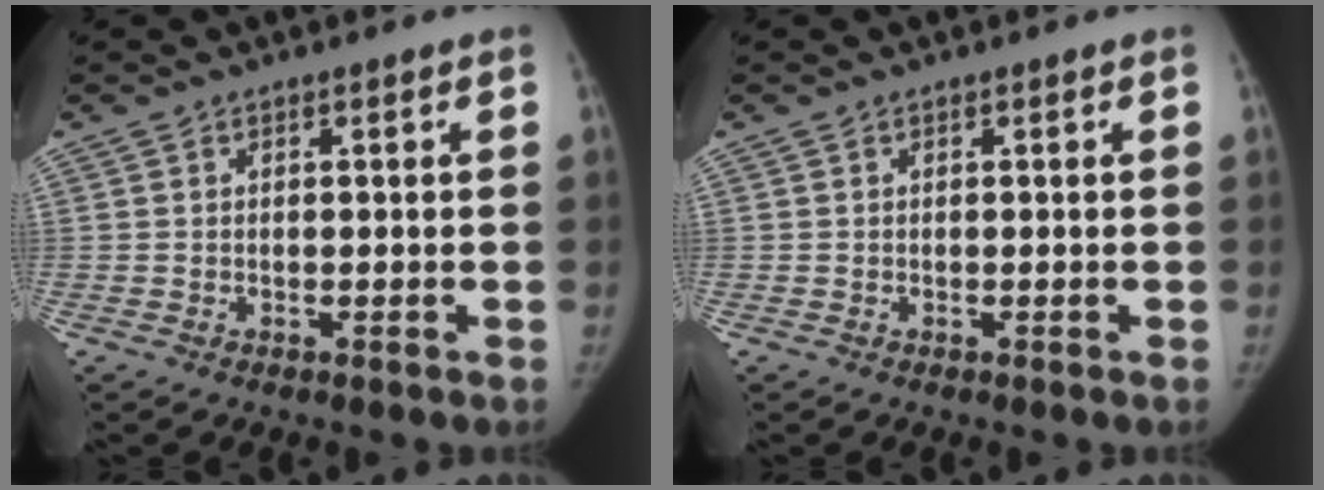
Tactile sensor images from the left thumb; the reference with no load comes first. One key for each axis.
{"total": 0.0}